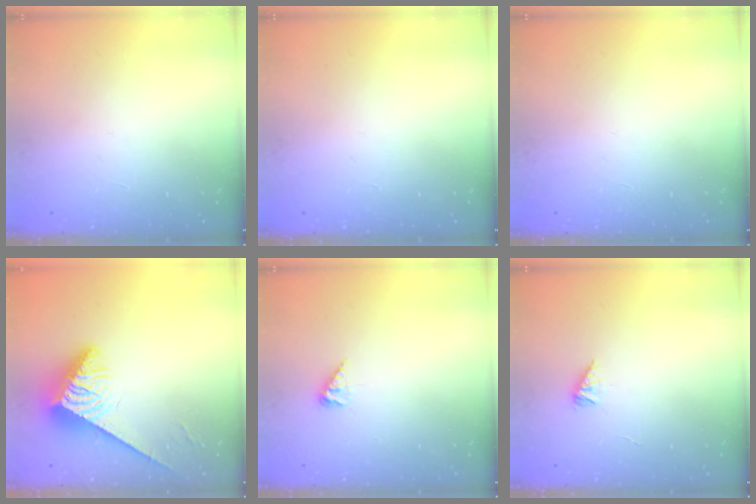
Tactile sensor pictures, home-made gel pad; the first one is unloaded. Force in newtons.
{"total": 0.0}
{"total": 0.0}
{"total": 5.1, "press": 5.1, "slide": 0.2}
{"total": 3.3, "press": 3.3, "slide": 0.5}
{"total": 2.2, "press": 2.2, "slide": 0.5}